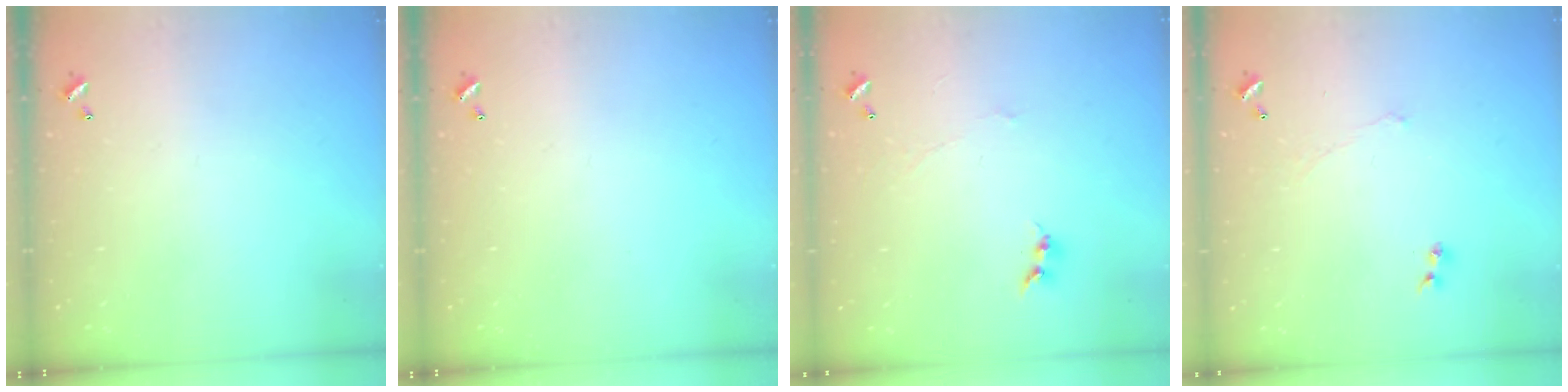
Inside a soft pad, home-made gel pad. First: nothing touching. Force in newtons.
{"total": 0.0}
{"total": 0.6, "press": 0.3, "slide": 0.5}
{"total": 1.5, "press": 1.4, "slide": 0.6}